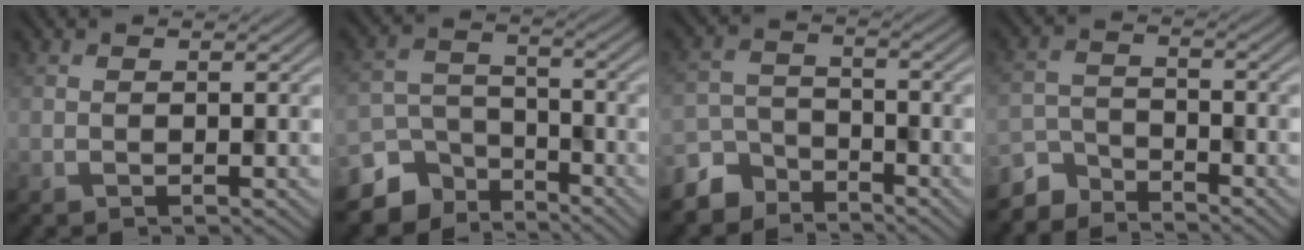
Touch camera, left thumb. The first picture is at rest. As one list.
[{"total": 8.4, "force": [-6.3, 5.1, 2.3], "torque": [-0.055, -0.012, -0.120]}, {"total": 5.8, "force": [-4.8, 2.9, 1.3], "torque": [-0.031, -0.005, -0.107]}, {"total": 4.6, "force": [-4.3, 1.5, 0.6], "torque": [-0.015, -0.005, -0.099]}]